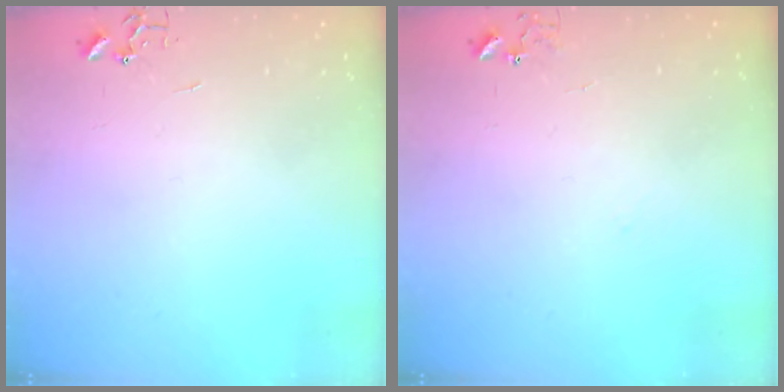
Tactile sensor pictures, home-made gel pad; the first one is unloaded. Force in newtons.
{"total": 6.8, "press": 6.8, "slide": 0.6}